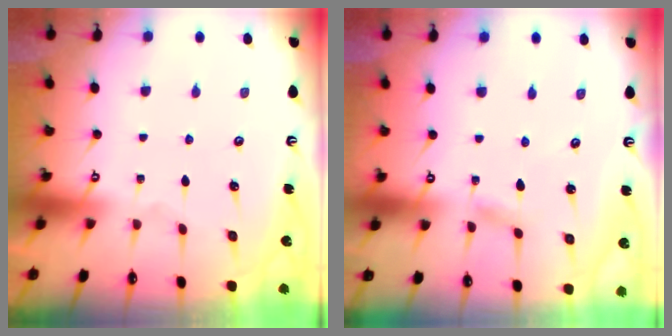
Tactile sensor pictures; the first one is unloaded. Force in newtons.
{"total": 1.9, "press": 1.9, "slide": 0.2}